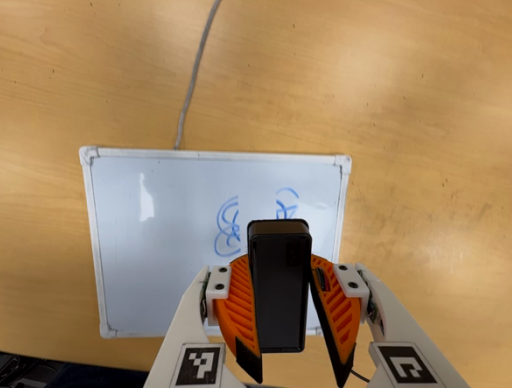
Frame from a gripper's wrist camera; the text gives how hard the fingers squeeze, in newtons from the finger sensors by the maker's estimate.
{"total": 8.1, "left": 7.5, "right": 8.7}